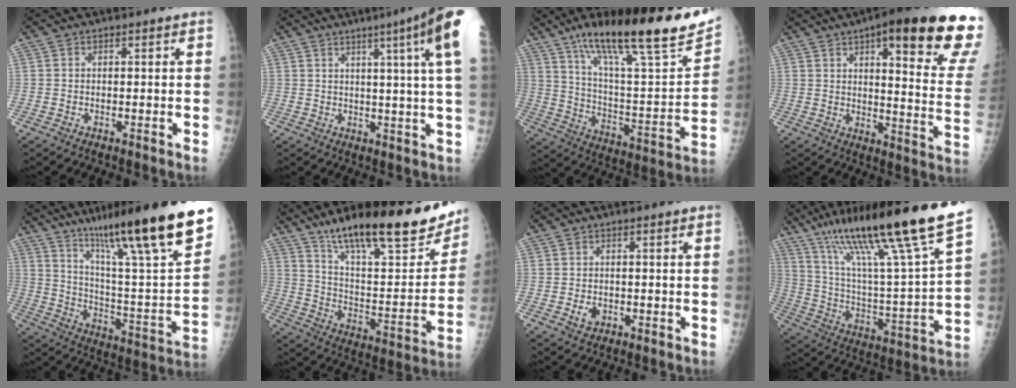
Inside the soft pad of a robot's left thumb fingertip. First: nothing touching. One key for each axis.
{"total": 15.7, "fx": 7.8, "fy": -0.7, "fz": 13.6, "tx": -0.176, "ty": -0.034, "tz": 0.079}
{"total": 28.0, "fx": 18.3, "fy": 6.0, "fz": 20.3, "tx": -0.293, "ty": -0.048, "tz": 0.301}
{"total": 24.9, "fx": 15.1, "fy": 4.5, "fz": 19.3, "tx": -0.221, "ty": -0.052, "tz": 0.192}
{"total": 28.3, "fx": 20.1, "fy": 2.8, "fz": 19.7, "tx": -0.287, "ty": -0.077, "tz": 0.312}
{"total": 27.1, "fx": 19.0, "fy": 7.3, "fz": 17.9, "tx": -0.236, "ty": -0.072, "tz": 0.303}
{"total": 1.8, "fx": -0.6, "fy": 1.5, "fz": 0.9, "tx": -0.004, "ty": 0.004, "tz": -0.008}
{"total": 28.2, "fx": 19.4, "fy": 1.6, "fz": 20.4, "tx": -0.329, "ty": -0.065, "tz": 0.333}